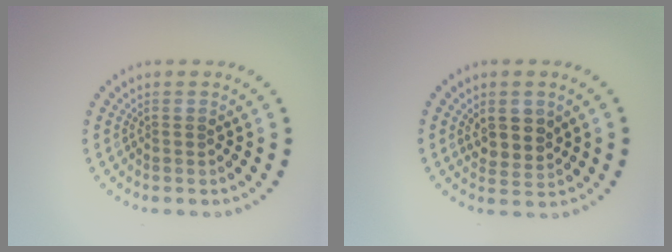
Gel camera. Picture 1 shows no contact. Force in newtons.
{"total": 2.8, "press": 2.5, "slide": 1.3}